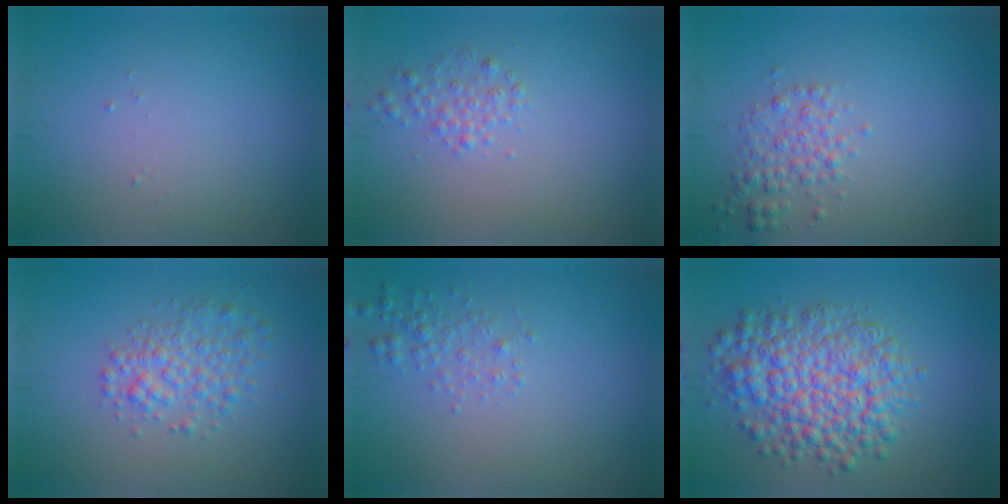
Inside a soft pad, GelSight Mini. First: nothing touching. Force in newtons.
{"total": 1.5, "press": 1.5, "slide": 0.0}
{"total": 2.4, "press": 2.4, "slide": 0.0}
{"total": 3.1, "press": 3.1, "slide": 0.1}
{"total": 1.5, "press": 1.5, "slide": 0.0}
{"total": 7.8, "press": 7.8, "slide": 0.2}